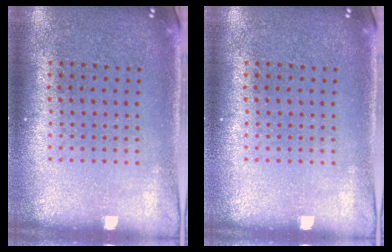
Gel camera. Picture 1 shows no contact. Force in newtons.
{"total": 0.0}